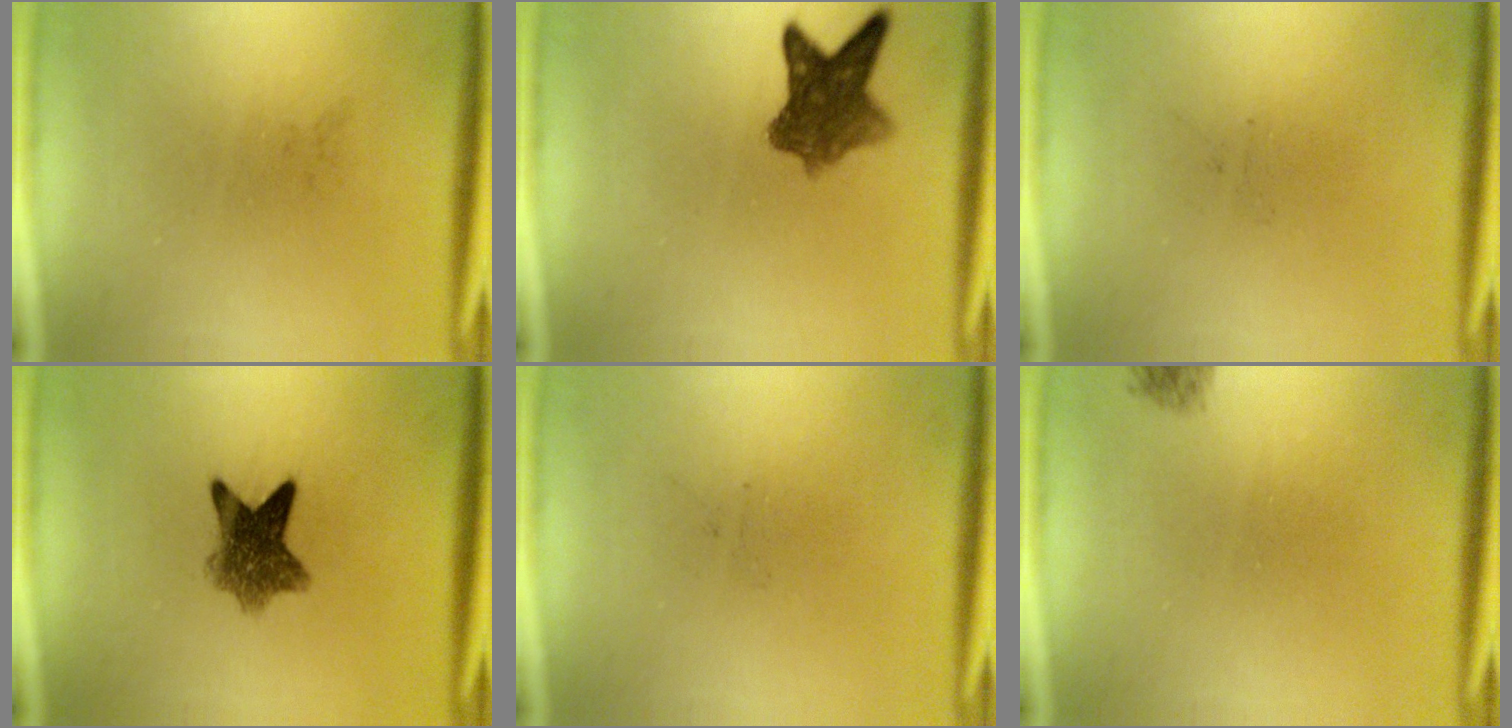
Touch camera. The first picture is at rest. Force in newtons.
{"total": 7.2}
{"total": 0.0}
{"total": 7.1}
{"total": 0.0}
{"total": 1.1}